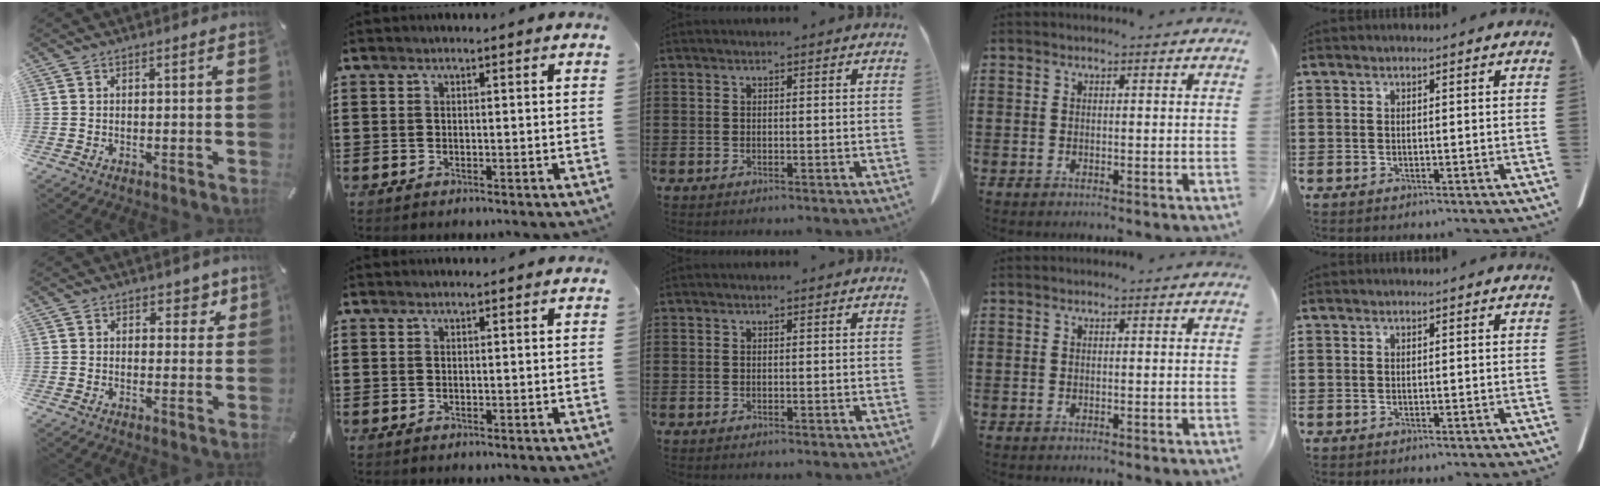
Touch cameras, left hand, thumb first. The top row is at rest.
{"thumb": {"total": 4.4, "force": [2.3, 3.1, 2.0], "torque": [0.001, -0.009, 0.031]}}